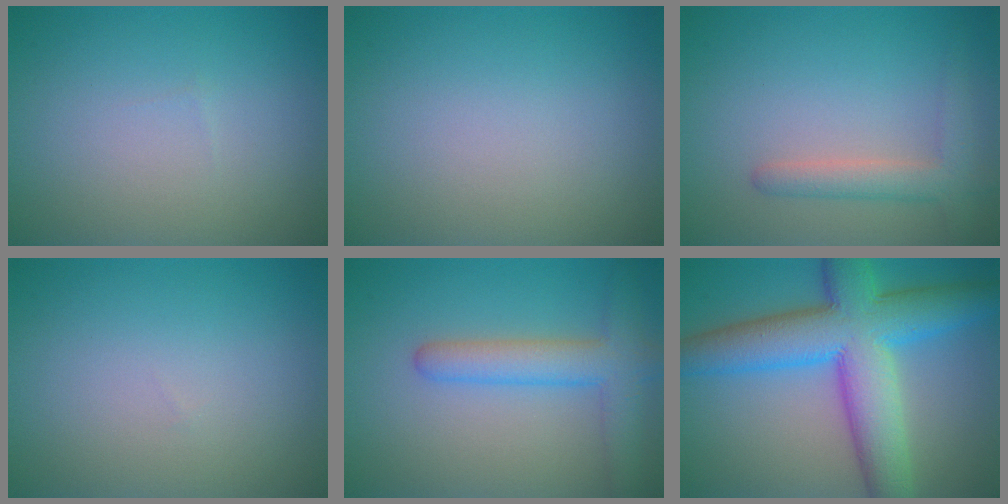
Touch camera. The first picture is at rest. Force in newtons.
{"total": 0.0}
{"total": 2.9, "press": 2.9, "slide": 0.2}
{"total": 0.0}
{"total": 4.6, "press": 4.6, "slide": 0.2}
{"total": 11.1, "press": 11.1, "slide": 0.1}